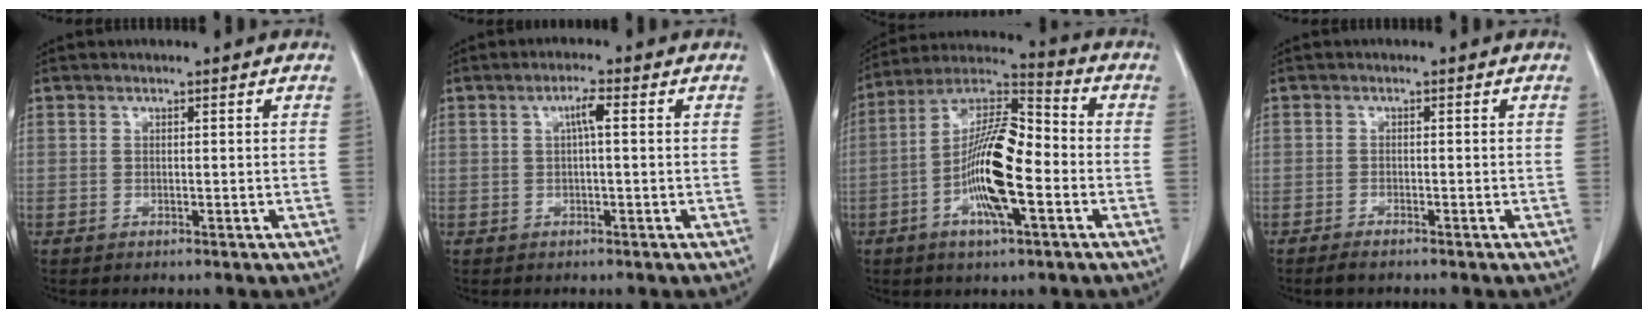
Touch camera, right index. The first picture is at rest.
{"total": 2.5, "force": [0.5, 0.3, 2.4], "torque": [-0.043, 0.004, 0.008]}
{"total": 14.6, "force": [-3.5, 3.2, 13.9], "torque": [-0.257, 0.012, -0.065]}
{"total": 1.6, "force": [-1.4, 0.2, 0.8], "torque": [-0.018, -0.004, -0.024]}